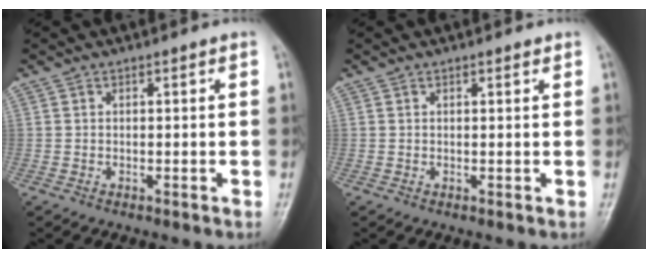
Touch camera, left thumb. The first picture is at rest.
{"total": 0.7, "force": [0.5, 0.2, 0.4], "torque": [-0.007, -0.002, 0.006]}